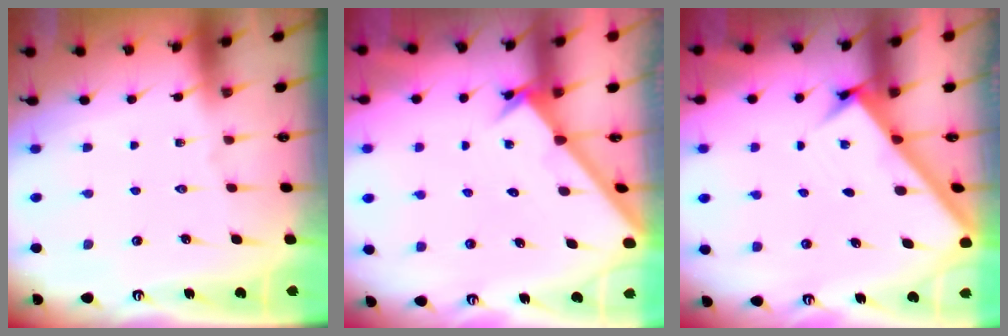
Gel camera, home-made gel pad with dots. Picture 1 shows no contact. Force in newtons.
{"total": 2.1, "press": 2.1, "slide": 0.2}
{"total": 3.0, "press": 3.0, "slide": 0.4}